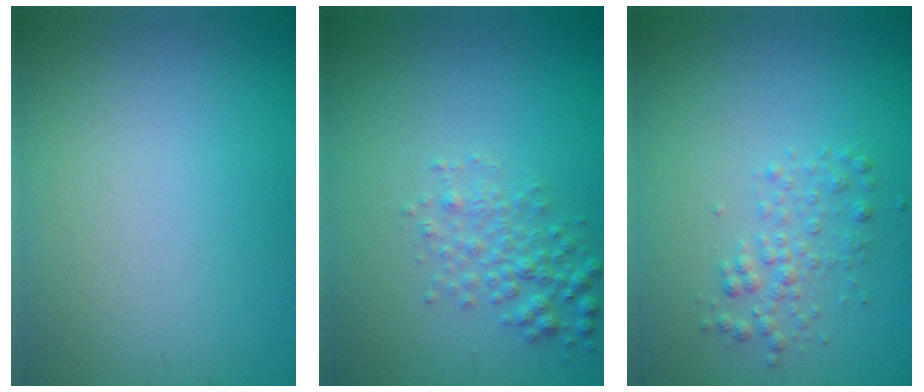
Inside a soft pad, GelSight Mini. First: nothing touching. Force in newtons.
{"total": 2.4, "press": 2.4, "slide": 0.1}
{"total": 2.0, "press": 2.0, "slide": 0.1}